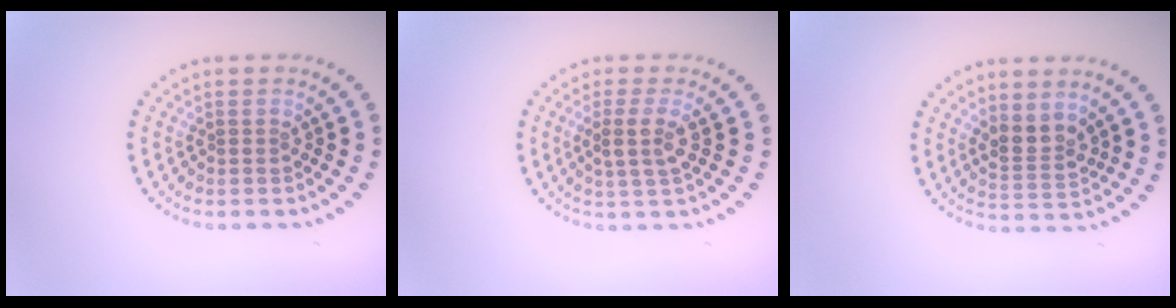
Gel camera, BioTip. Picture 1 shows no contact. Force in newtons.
{"total": 2.3, "press": 2.0, "slide": 1.1}
{"total": 2.5, "press": 2.2, "slide": 1.2}